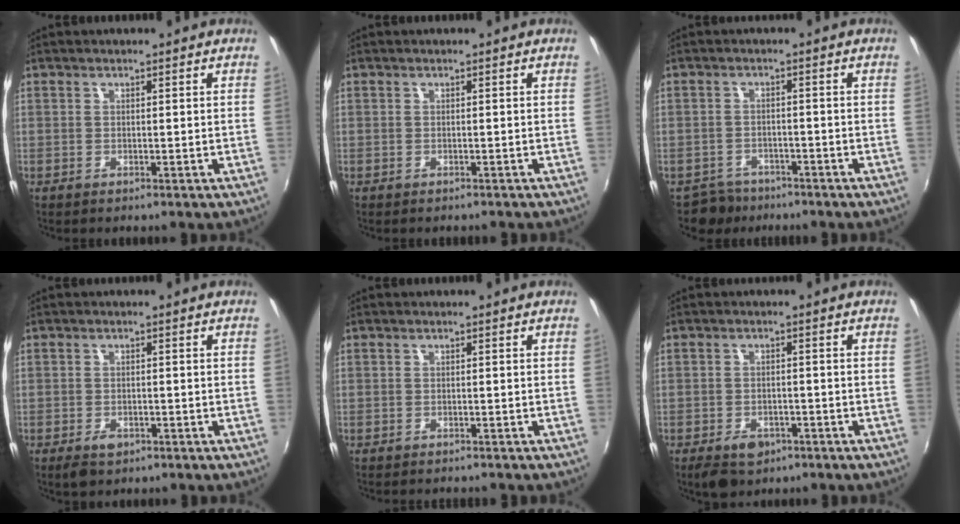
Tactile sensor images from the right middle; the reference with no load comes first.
{"total": 0.8, "force": [-0.7, 0.4, 0.2], "torque": [-0.006, -0.002, -0.008]}
{"total": 3.8, "force": [-3.0, 2.2, -0.3], "torque": [-0.008, 0.007, -0.053]}
{"total": 3.3, "force": [-2.0, 1.9, 1.7], "torque": [-0.039, -0.007, -0.032]}
{"total": 1.6, "force": [-1.5, 0.2, 0.5], "torque": [-0.014, -0.010, -0.022]}
{"total": 5.8, "force": [-3.7, 3.5, 2.7], "torque": [-0.065, -0.005, -0.052]}